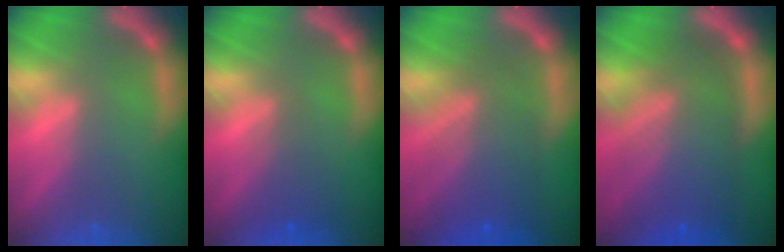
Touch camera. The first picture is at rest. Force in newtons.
{"total": 2.4}
{"total": 7.5}
{"total": 10.0}